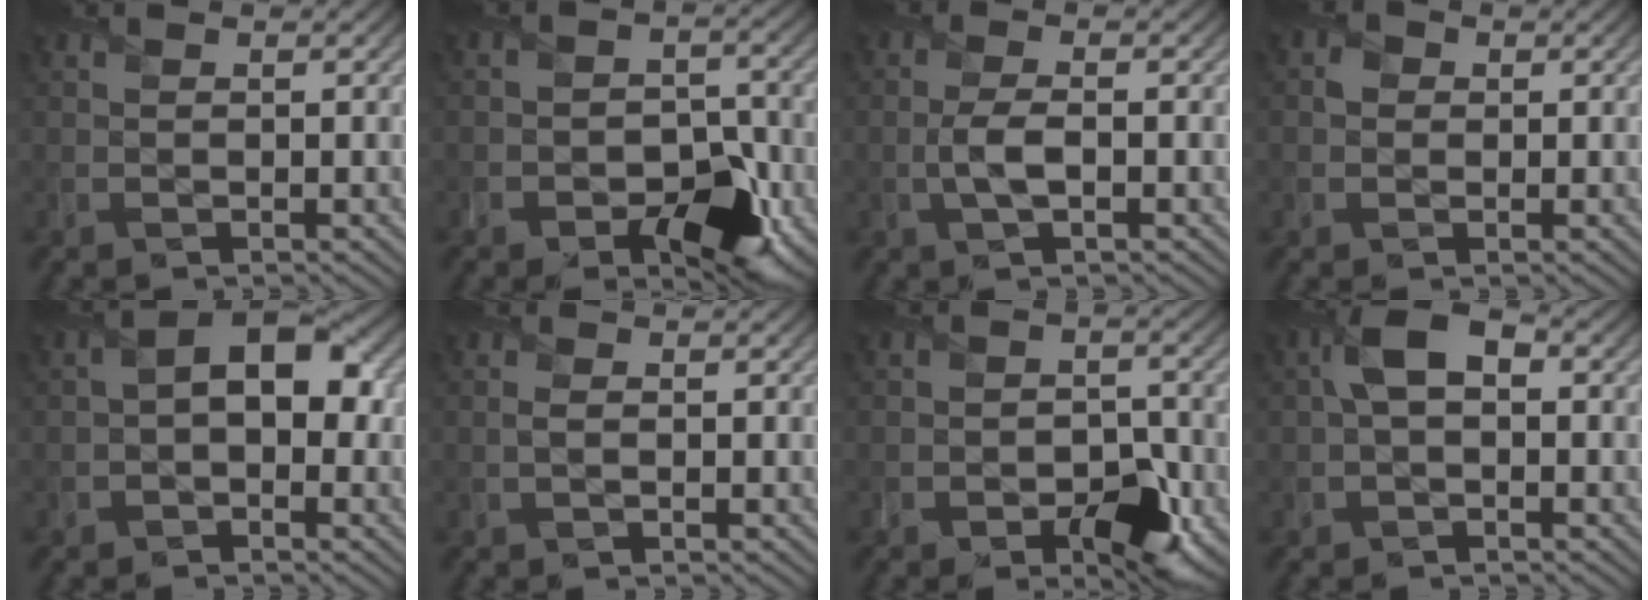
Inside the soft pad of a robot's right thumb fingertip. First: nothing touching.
{"total": 8.6, "force": [-4.0, 5.2, 5.6], "torque": [-0.082, -0.013, -0.061]}
{"total": 3.2, "force": [-0.7, 1.2, 2.9], "torque": [-0.069, -0.001, -0.017]}
{"total": 1.3, "force": [0.1, 1.3, 0.3], "torque": [-0.006, 0.001, -0.006]}
{"total": 5.9, "force": [0.1, 3.6, 4.8], "torque": [-0.065, 0.013, -0.012]}
{"total": 0.8, "force": [0.0, 0.4, 0.7], "torque": [-0.023, 0.002, -0.002]}
{"total": 6.9, "force": [-3.3, 4.0, 4.5], "torque": [-0.062, -0.008, -0.051]}
{"total": 4.2, "force": [0.3, 2.4, 3.5], "torque": [-0.071, 0.014, -0.003]}